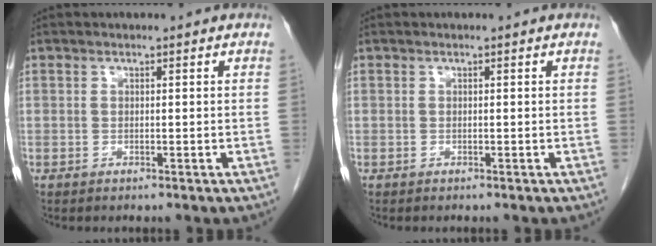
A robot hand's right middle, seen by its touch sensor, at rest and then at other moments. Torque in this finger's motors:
{"motor_torque": [-0.43, -0.06, -0.04, -0.01]}